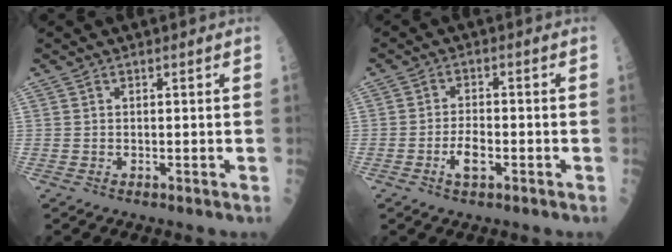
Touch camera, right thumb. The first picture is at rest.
{"total": 4.0, "force": [-1.5, 1.7, 3.3], "torque": [-0.058, 0.010, -0.026]}